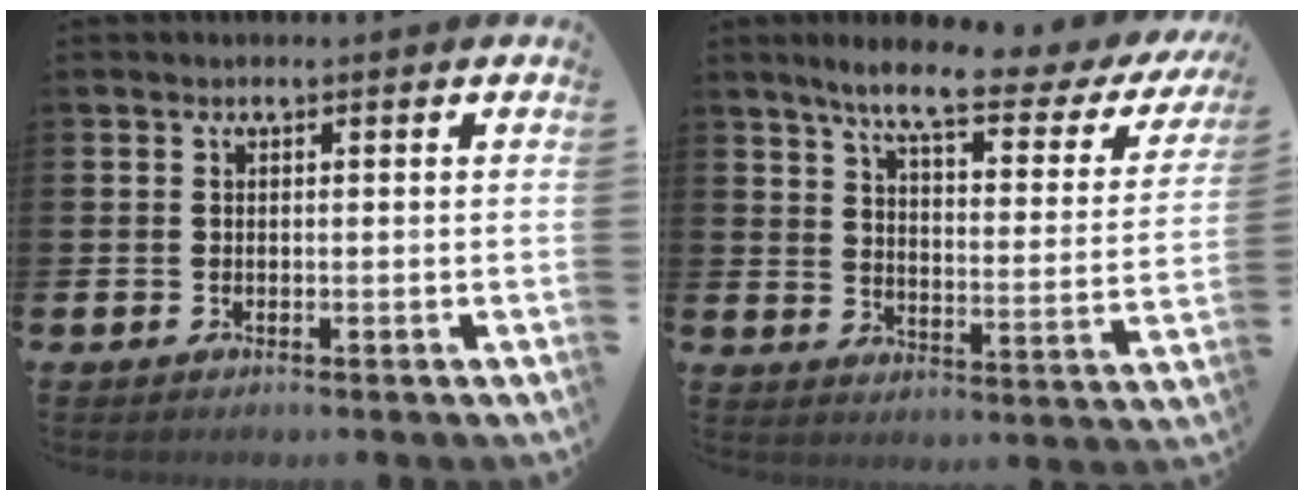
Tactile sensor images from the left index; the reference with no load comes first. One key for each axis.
{"total": 7.5, "fx": 5.9, "fy": 1.3, "fz": 4.5, "tx": -0.106, "ty": -0.036, "tz": 0.090}